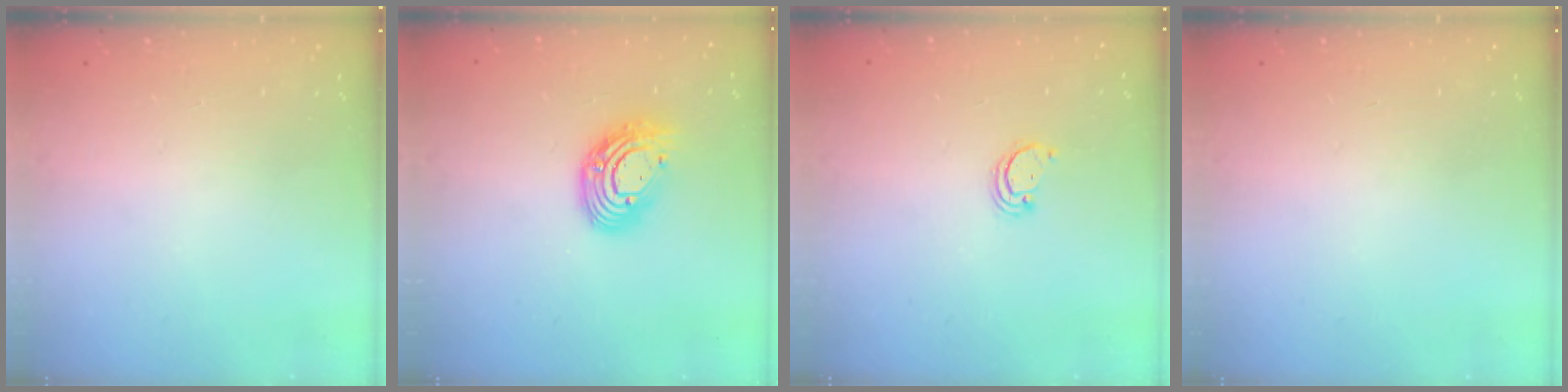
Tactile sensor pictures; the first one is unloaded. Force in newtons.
{"total": 11.5, "press": 11.4, "slide": 0.9}
{"total": 2.2, "press": 2.2, "slide": 0.2}
{"total": 0.0}